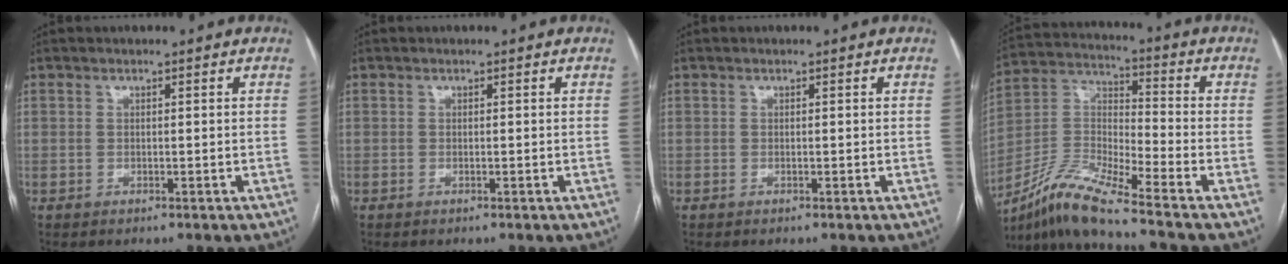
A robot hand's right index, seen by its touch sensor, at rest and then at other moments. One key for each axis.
{"total": 0.0}
{"total": 0.0}
{"total": 11.9, "fx": -10.1, "fy": -0.7, "fz": 6.2, "tx": -0.135, "ty": 0.003, "tz": -0.194}